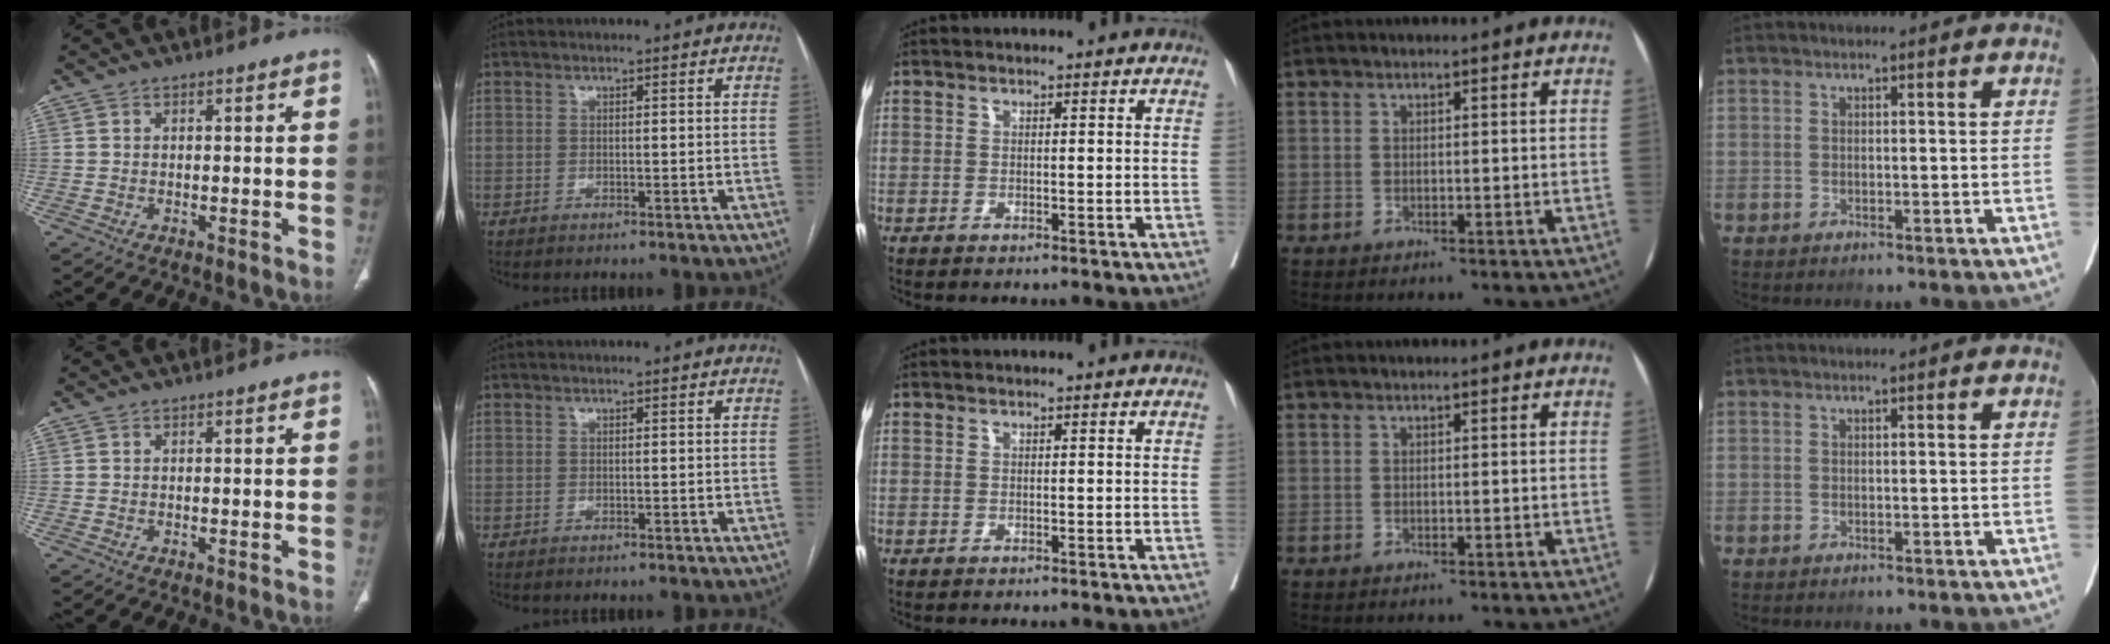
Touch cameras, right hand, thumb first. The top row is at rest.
{}